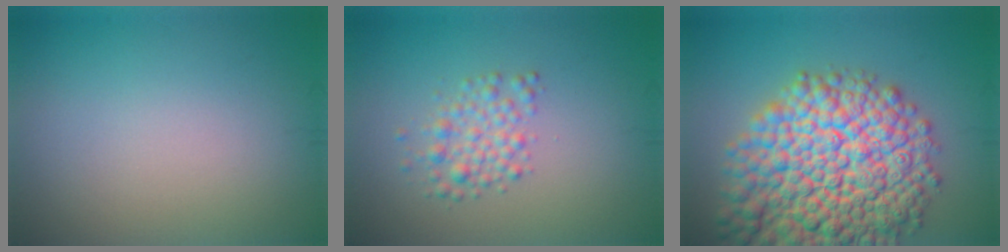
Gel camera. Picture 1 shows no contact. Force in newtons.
{"total": 2.4, "press": 2.4, "slide": 0.1}
{"total": 15.8, "press": 15.8, "slide": 0.7}